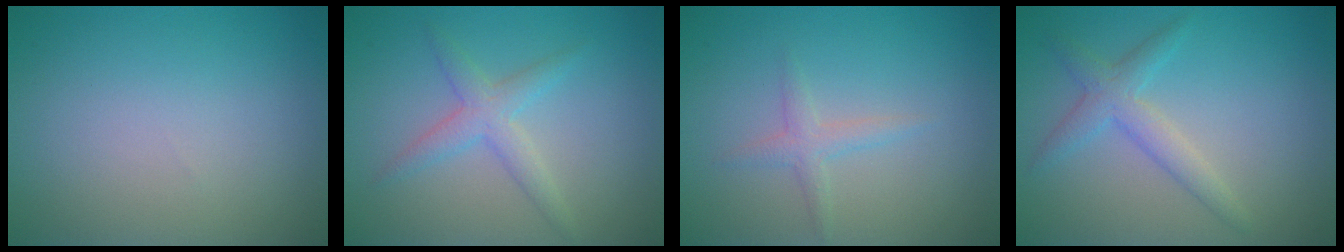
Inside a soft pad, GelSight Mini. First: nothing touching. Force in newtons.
{"total": 2.5, "press": 2.5, "slide": 0.1}
{"total": 1.5, "press": 1.5, "slide": 0.1}
{"total": 2.6, "press": 2.6, "slide": 0.1}